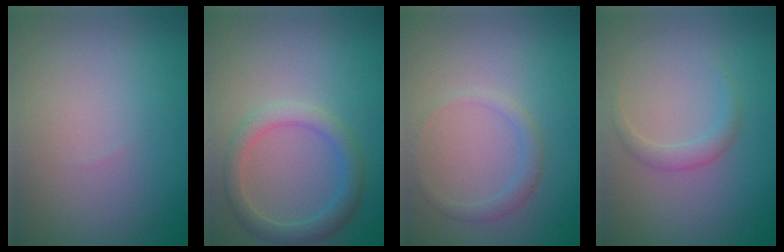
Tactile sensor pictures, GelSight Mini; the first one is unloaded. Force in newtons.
{"total": 3.0, "press": 3.0, "slide": 0.1}
{"total": 1.3, "press": 1.3, "slide": 0.1}
{"total": 1.4, "press": 1.4, "slide": 0.1}